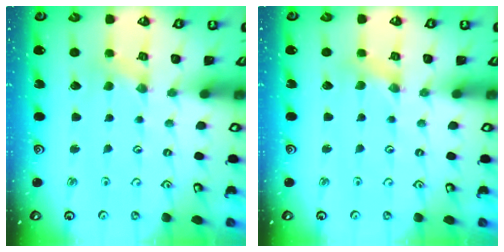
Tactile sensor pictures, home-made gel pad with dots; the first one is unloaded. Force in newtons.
{"total": 0.0}